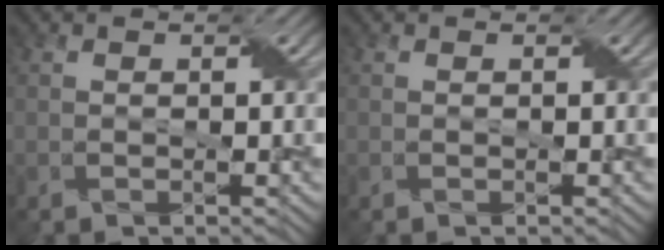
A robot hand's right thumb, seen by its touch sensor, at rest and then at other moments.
{"total": 0.0}